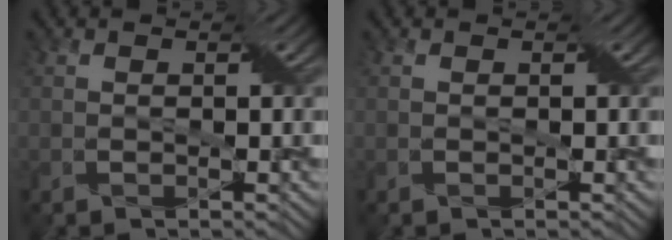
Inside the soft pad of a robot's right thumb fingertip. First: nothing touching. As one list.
[{"total": 0.0}]